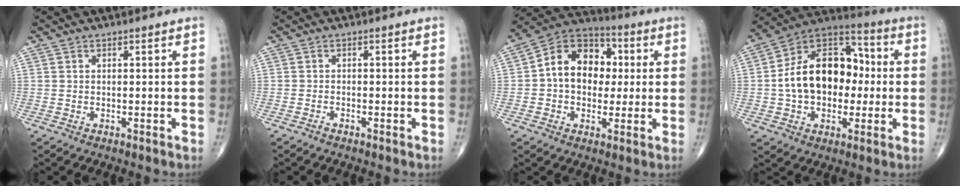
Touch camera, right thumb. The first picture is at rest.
{"total": 0.7, "force": [-0.6, 0.1, 0.3], "torque": [-0.008, 0.001, -0.013]}
{"total": 14.4, "force": [1.2, 10.7, 9.6], "torque": [-0.114, 0.027, 0.010]}
{"total": 19.1, "force": [-0.2, 13.1, 13.9], "torque": [-0.190, 0.038, -0.010]}